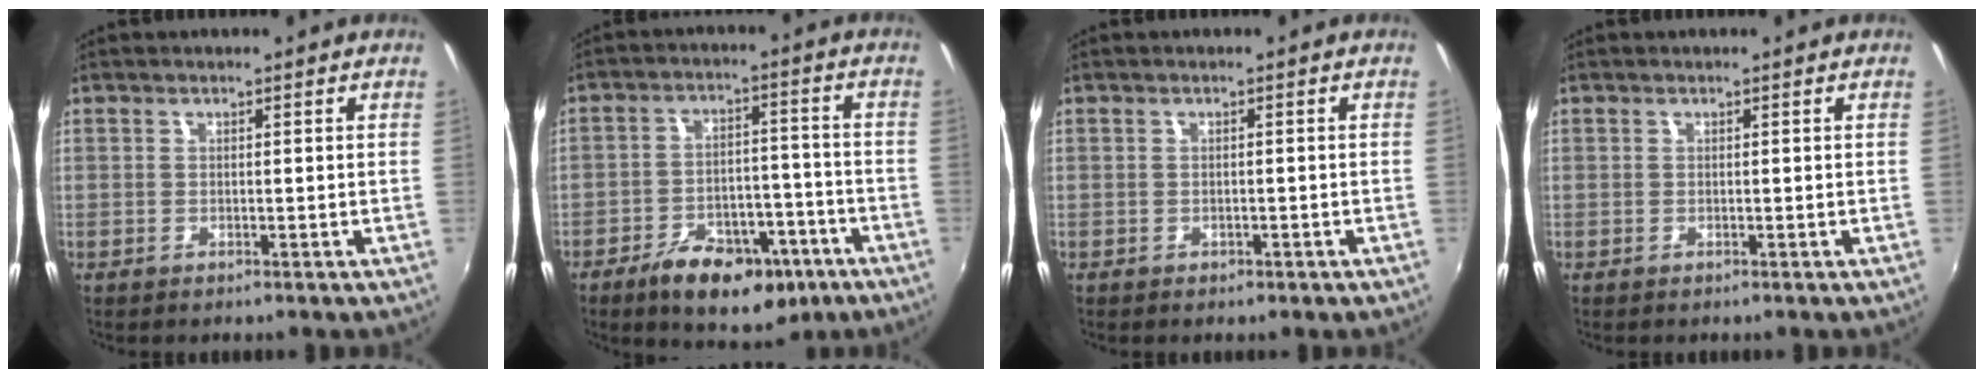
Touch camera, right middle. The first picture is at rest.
{"total": 12.9, "force": [-7.7, 6.3, 8.2], "torque": [-0.153, -0.002, -0.108]}
{"total": 0.7, "force": [-0.1, 0.6, 0.4], "torque": [-0.006, -0.005, 0.003]}
{"total": 0.0}